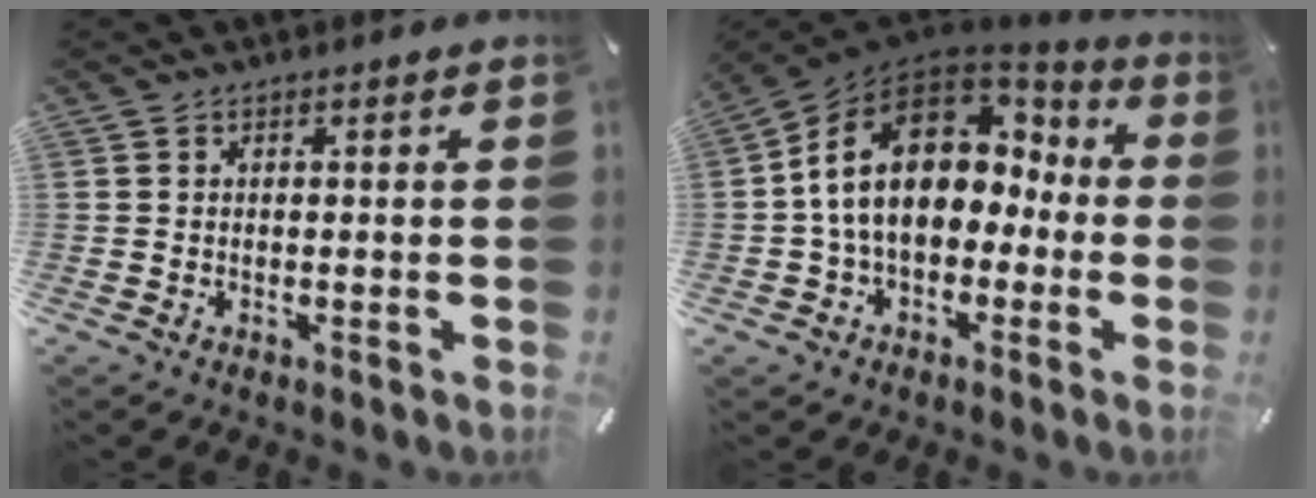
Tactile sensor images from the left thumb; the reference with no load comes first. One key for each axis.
{"total": 17.3, "fx": 2.4, "fy": 12.5, "fz": 11.7, "tx": -0.226, "ty": 0.004, "tz": 0.042}